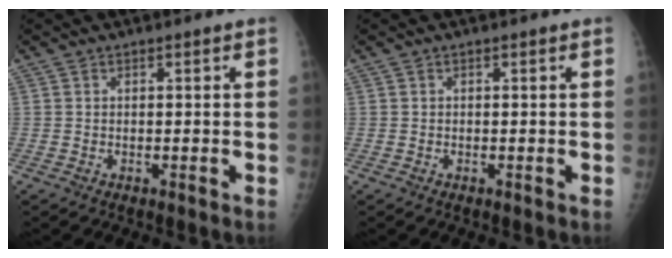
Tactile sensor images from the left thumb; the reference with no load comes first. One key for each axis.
{"total": 0.0}